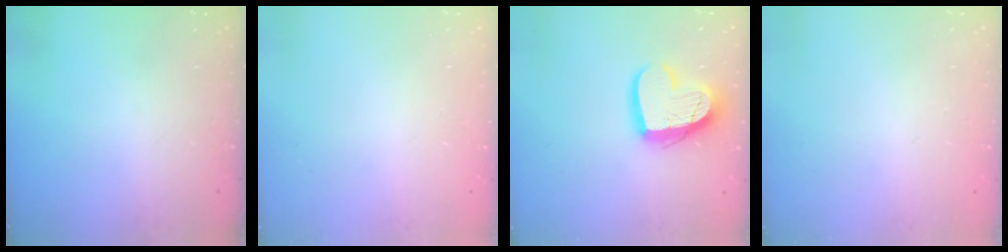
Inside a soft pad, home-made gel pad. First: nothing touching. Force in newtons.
{"total": 0.0}
{"total": 15.9, "press": 15.9, "slide": 1.3}
{"total": 0.7, "press": 0.6, "slide": 0.3}